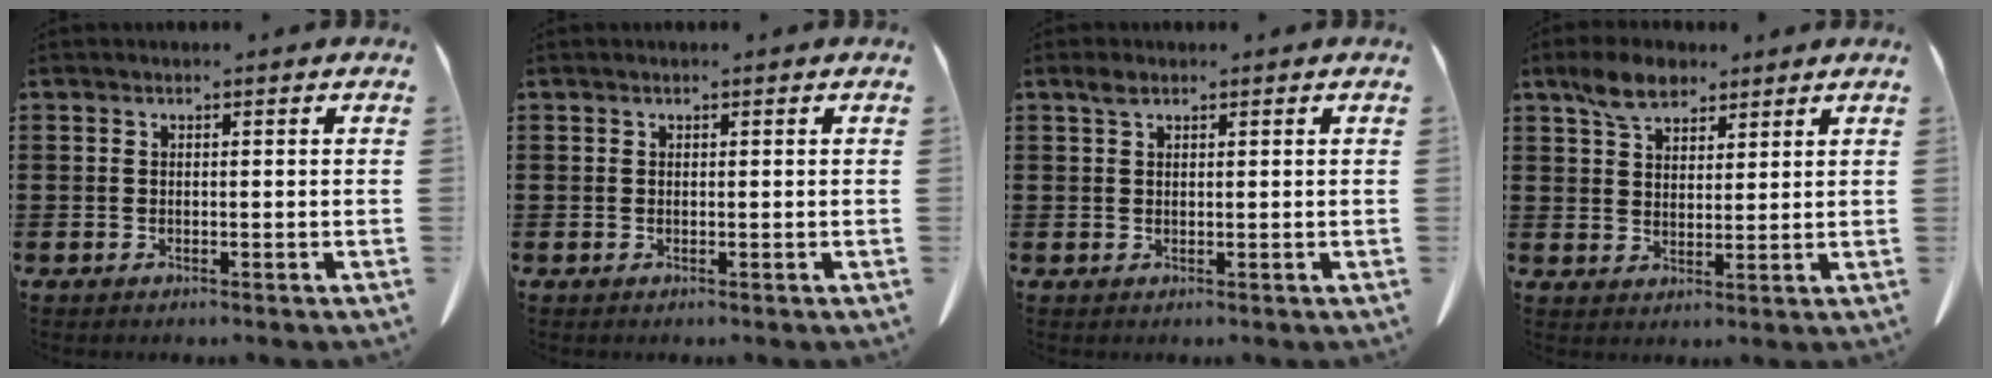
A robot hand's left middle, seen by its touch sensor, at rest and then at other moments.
{"total": 0.0}
{"total": 1.5, "force": [0.9, 0.8, 1.0], "torque": [-0.024, 0.003, 0.016]}
{"total": 6.1, "force": [4.4, 3.1, 2.9], "torque": [-0.064, 0.004, 0.081]}